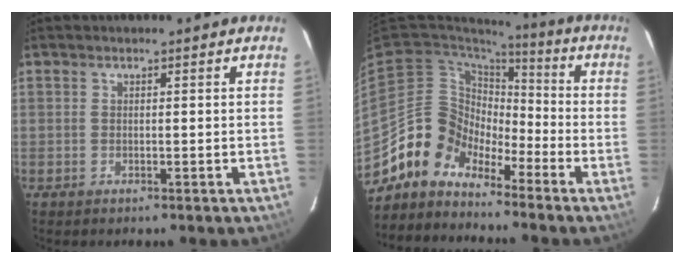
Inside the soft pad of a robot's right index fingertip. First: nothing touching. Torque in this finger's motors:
{"motor_torque": [1.06, -1.08, 0.20, 0.03]}